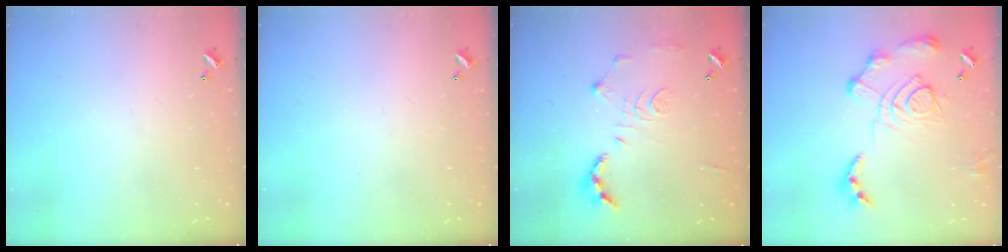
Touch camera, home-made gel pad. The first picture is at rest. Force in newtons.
{"total": 0.0}
{"total": 10.7, "press": 10.6, "slide": 0.5}
{"total": 15.6, "press": 15.5, "slide": 1.6}